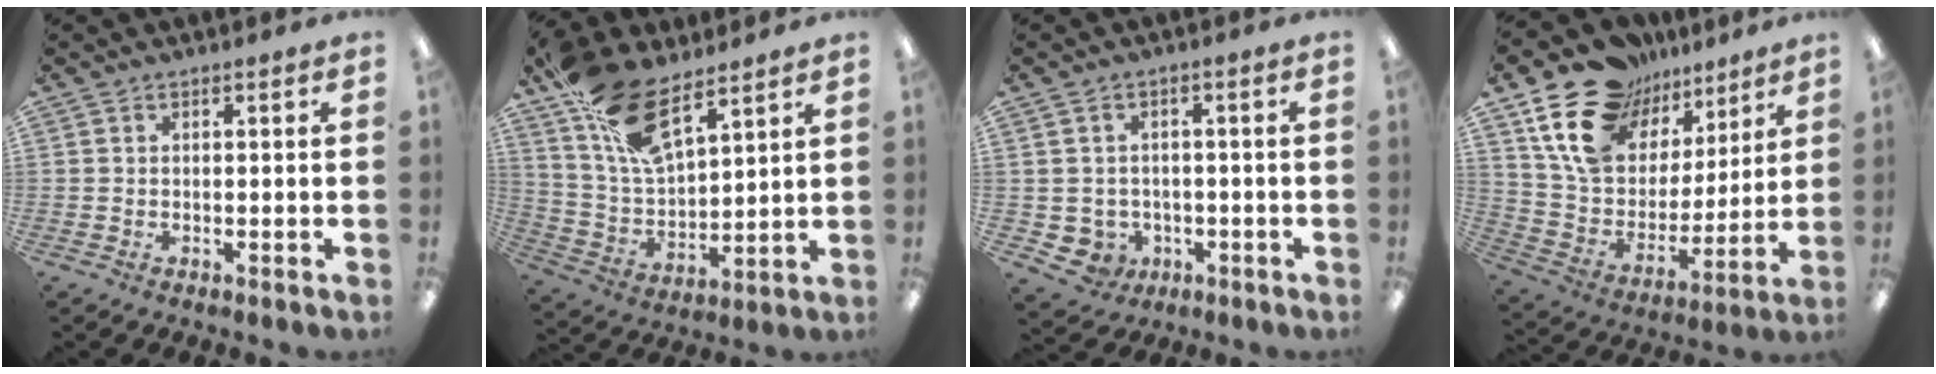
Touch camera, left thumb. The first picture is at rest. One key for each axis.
{"total": 16.9, "fx": 11.2, "fy": 7.4, "fz": 10.2, "tx": -0.198, "ty": -0.046, "tz": 0.207}
{"total": 3.5, "fx": -0.4, "fy": 3.5, "fz": 0.4, "tx": -0.024, "ty": 0.002, "tz": -0.007}
{"total": 19.6, "fx": 12.3, "fy": 12.8, "fz": 8.3, "tx": -0.157, "ty": -0.064, "tz": 0.229}